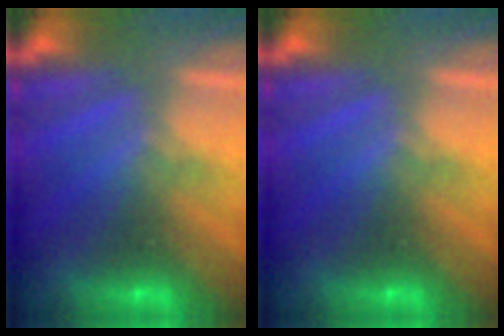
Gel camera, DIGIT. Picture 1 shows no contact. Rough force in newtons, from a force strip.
{"total": 0.0}